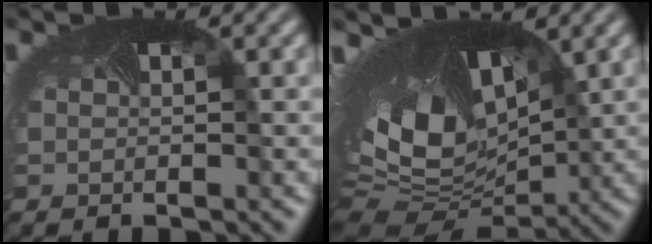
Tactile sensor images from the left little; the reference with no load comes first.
{"total": 14.8, "force": [1.8, 8.8, 11.7], "torque": [-0.229, -0.004, 0.062]}